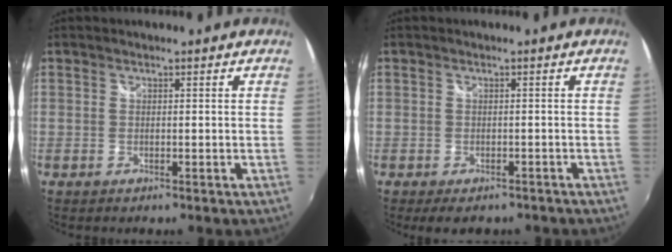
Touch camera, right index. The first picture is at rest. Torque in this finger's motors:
{"motor_torque": [-1.90, -0.23, -0.59, -0.21]}